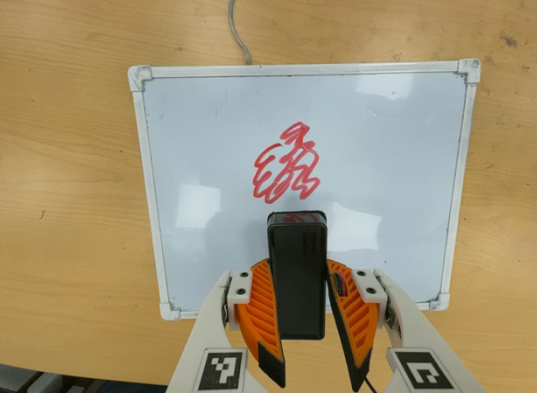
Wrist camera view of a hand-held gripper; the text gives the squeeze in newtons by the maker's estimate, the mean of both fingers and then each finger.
{"total": 7.8, "left": 7.2, "right": 8.5}